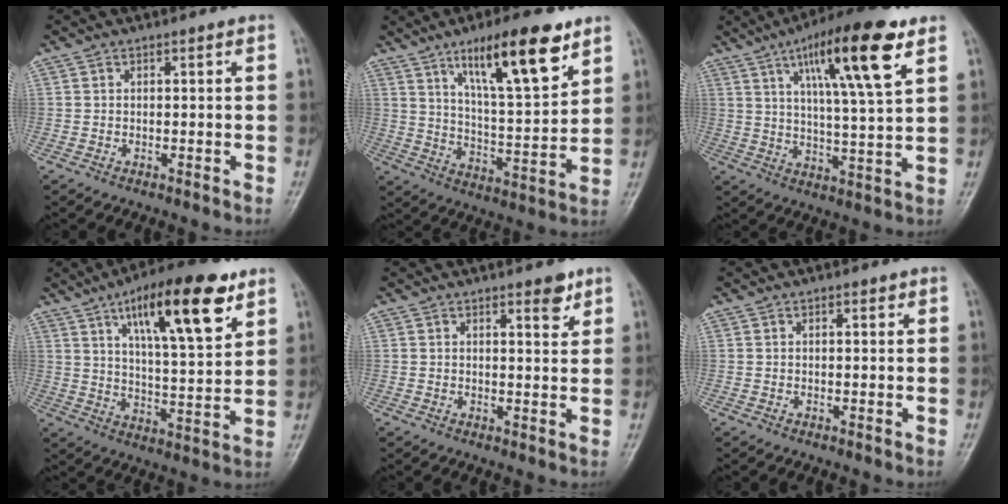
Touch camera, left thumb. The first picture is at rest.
{"total": 16.7, "force": [9.9, 4.2, 12.8], "torque": [-0.187, -0.049, 0.168]}
{"total": 16.8, "force": [8.2, 3.0, 14.3], "torque": [-0.226, -0.026, 0.133]}
{"total": 18.4, "force": [9.7, 5.3, 14.7], "torque": [-0.208, -0.038, 0.157]}
{"total": 3.2, "force": [2.2, 1.2, 2.1], "torque": [-0.016, -0.013, 0.029]}
{"total": 1.0, "force": [0.6, 0.5, 0.7], "torque": [-0.007, -0.001, 0.006]}